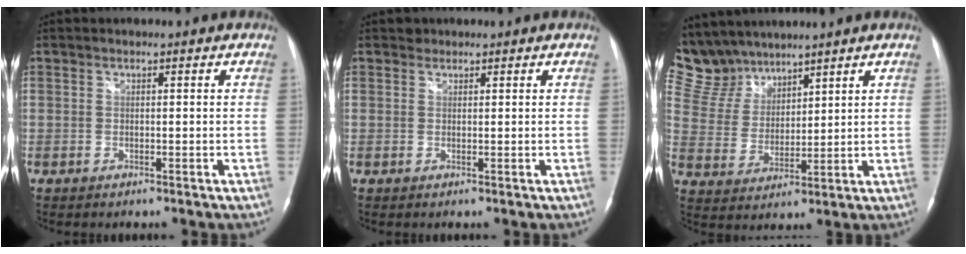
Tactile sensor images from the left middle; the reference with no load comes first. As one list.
[{"total": 0.8, "force": [0.7, 0.4, -0.1], "torque": [0.001, -0.003, 0.009]}, {"total": 10.5, "force": [9.5, 4.4, 0.8], "torque": [-0.033, 0.015, 0.207]}]